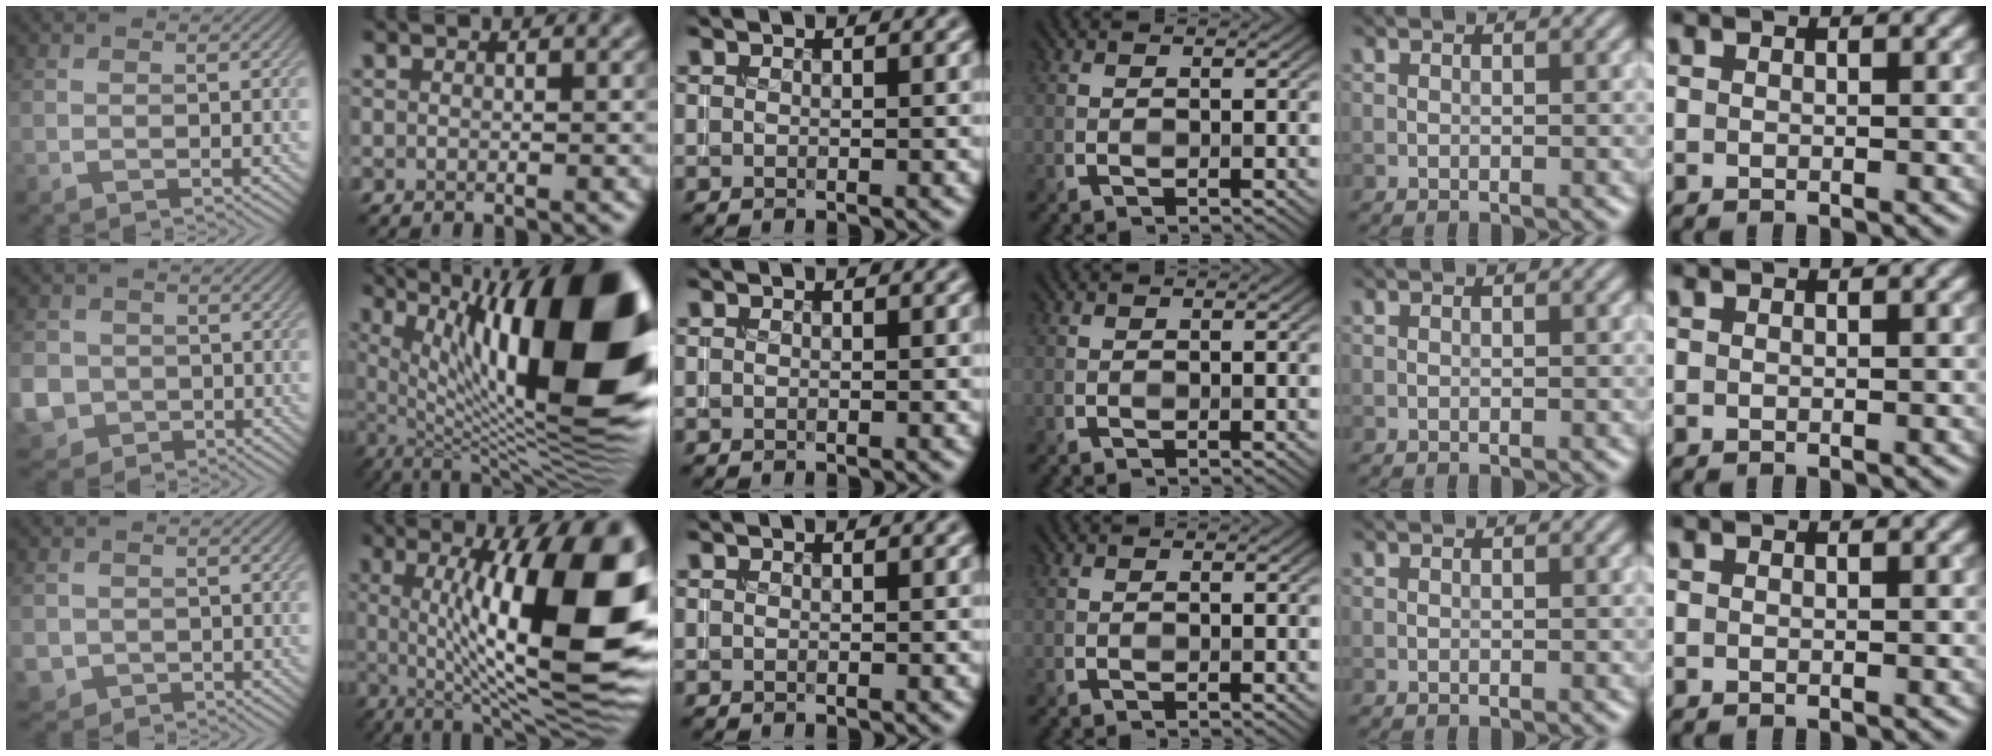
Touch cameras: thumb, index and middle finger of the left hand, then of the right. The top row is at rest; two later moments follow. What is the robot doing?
{"motion": "insert", "object": "coin"}